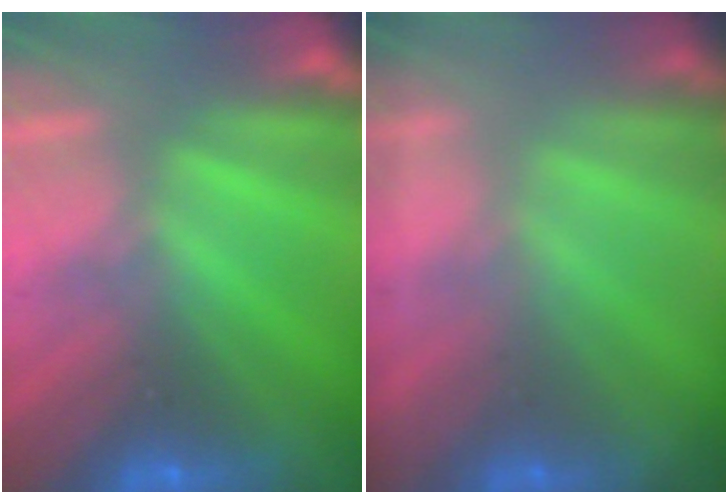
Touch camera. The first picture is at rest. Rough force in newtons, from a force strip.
{"total": 1.8}